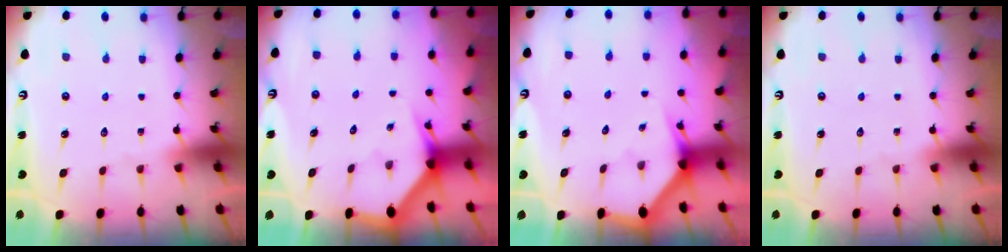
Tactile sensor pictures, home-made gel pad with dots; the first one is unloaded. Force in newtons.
{"total": 2.7, "press": 2.7, "slide": 0.1}
{"total": 2.8, "press": 2.8, "slide": 0.1}
{"total": 0.0}